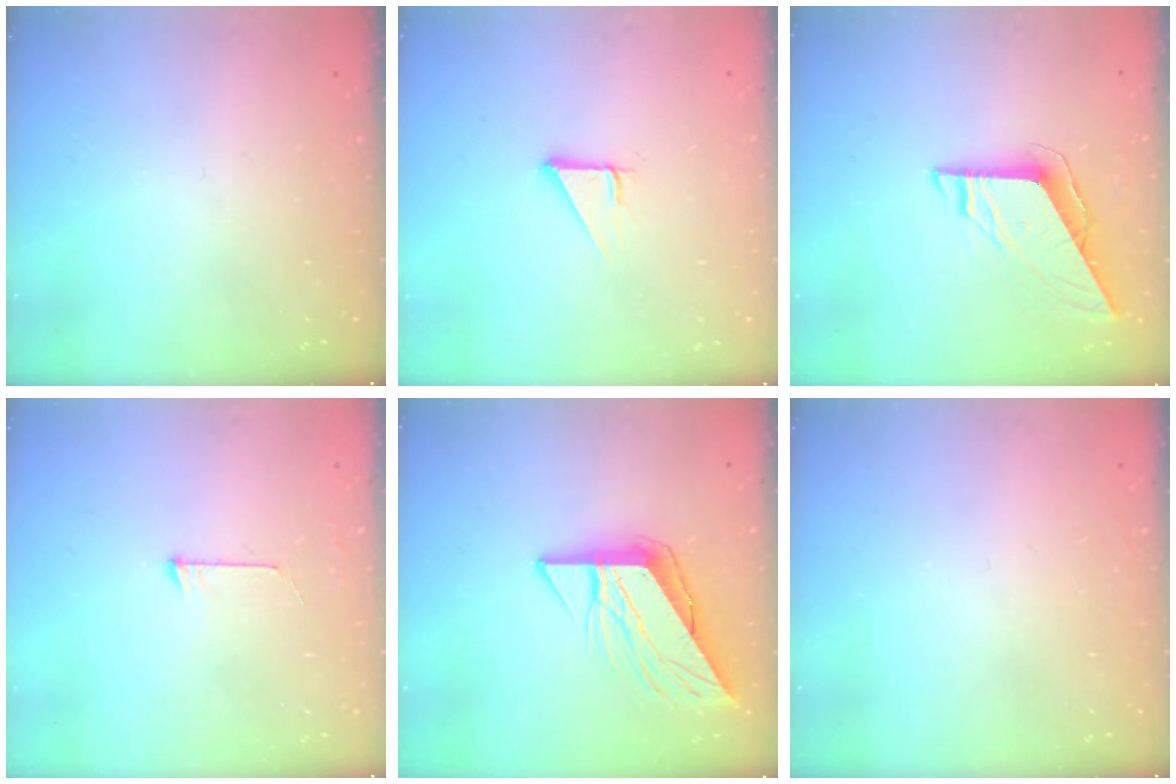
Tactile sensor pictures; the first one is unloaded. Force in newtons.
{"total": 2.7, "press": 2.7, "slide": 0.0}
{"total": 7.6, "press": 7.6, "slide": 0.2}
{"total": 3.3, "press": 3.3, "slide": 0.3}
{"total": 10.2, "press": 10.1, "slide": 1.3}
{"total": 1.5, "press": 1.5, "slide": 0.1}